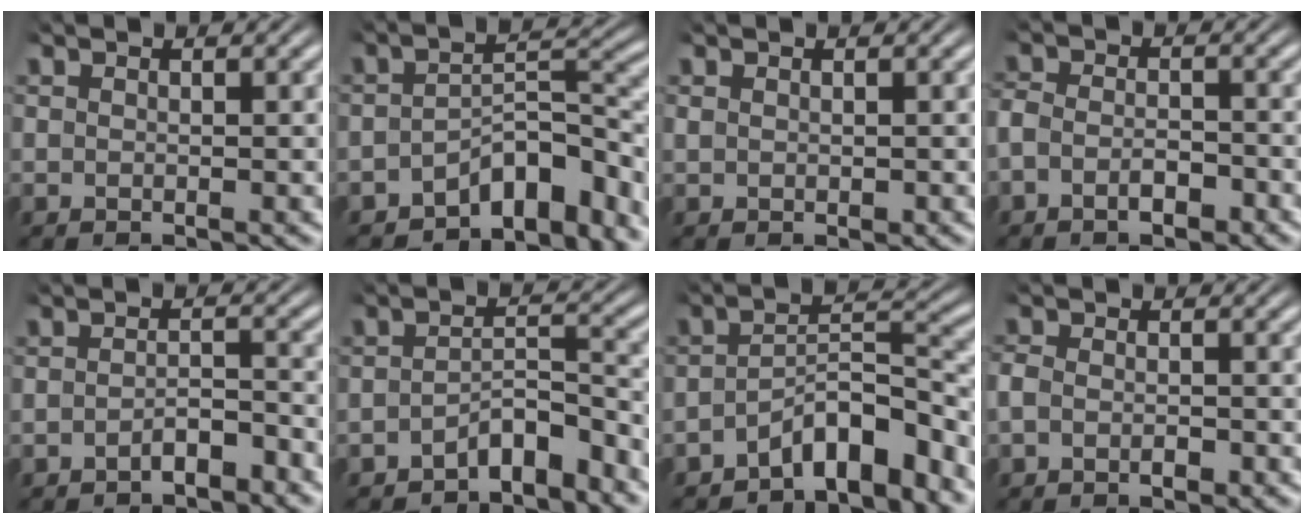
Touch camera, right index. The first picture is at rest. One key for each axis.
{"total": 6.9, "fx": -4.4, "fy": 2.2, "fz": 4.8, "tx": -0.065, "ty": -0.018, "tz": -0.063}
{"total": 0.0}
{"total": 3.0, "fx": -1.6, "fy": 2.1, "fz": 1.5, "tx": -0.039, "ty": -0.008, "tz": -0.027}
{"total": 2.4, "fx": -2.1, "fy": 0.5, "fz": 0.9, "tx": -0.007, "ty": -0.004, "tz": -0.040}
{"total": 4.2, "fx": -3.7, "fy": 1.0, "fz": 1.9, "tx": -0.015, "ty": -0.007, "tz": -0.060}
{"total": 6.1, "fx": -4.1, "fy": 1.7, "fz": 4.2, "tx": -0.055, "ty": -0.007, "tz": -0.061}
{"total": 1.9, "fx": -0.9, "fy": 1.3, "fz": 1.0, "tx": -0.029, "ty": -0.008, "tz": -0.015}